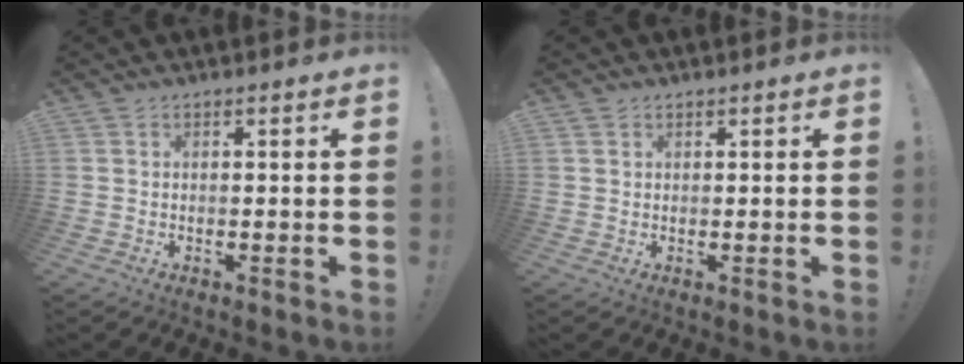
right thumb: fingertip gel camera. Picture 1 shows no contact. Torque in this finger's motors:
{"motor_torque": [0.00, -0.08, 0.14, -0.15, 0.03]}